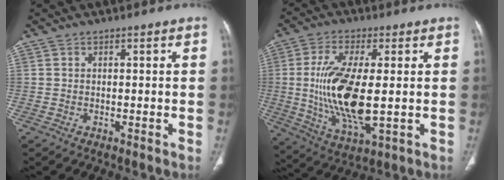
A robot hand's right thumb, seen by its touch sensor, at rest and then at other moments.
{"total": 16.1, "force": [-0.1, 6.0, 14.9], "torque": [-0.307, -0.018, 0.007]}